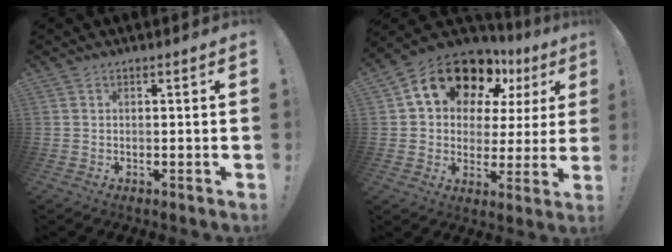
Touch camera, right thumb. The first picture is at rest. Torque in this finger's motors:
{"motor_torque": [1.45, 3.56, 0.14, 0.26, 0.08]}